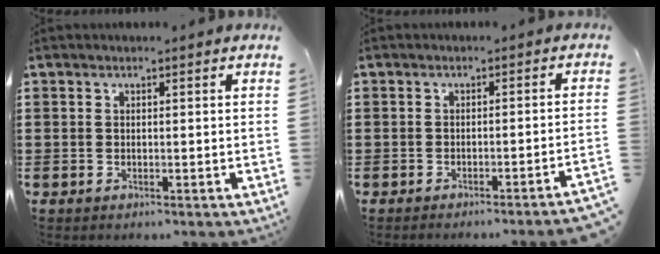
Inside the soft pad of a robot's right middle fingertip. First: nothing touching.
{"total": 1.9, "force": [-1.6, -0.7, 0.8], "torque": [-0.015, -0.002, -0.031]}